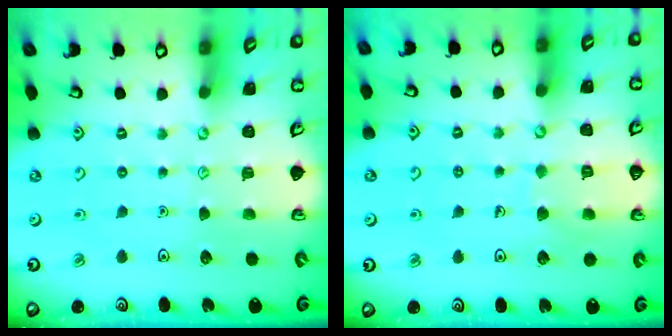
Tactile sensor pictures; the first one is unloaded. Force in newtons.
{"total": 6.8, "press": 6.8, "slide": 0.4}